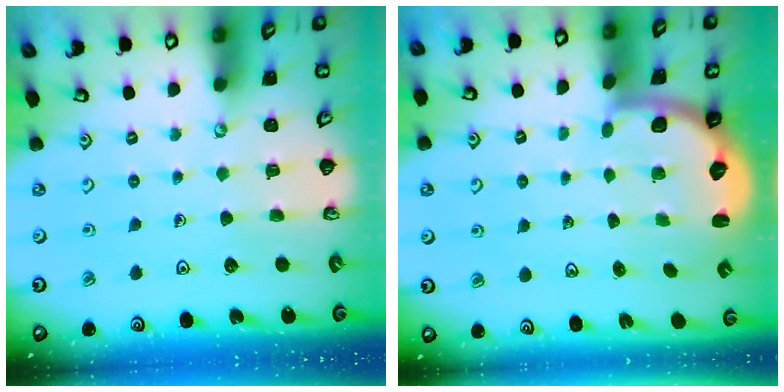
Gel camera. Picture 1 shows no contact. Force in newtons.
{"total": 2.5, "press": 2.2, "slide": 1.3}